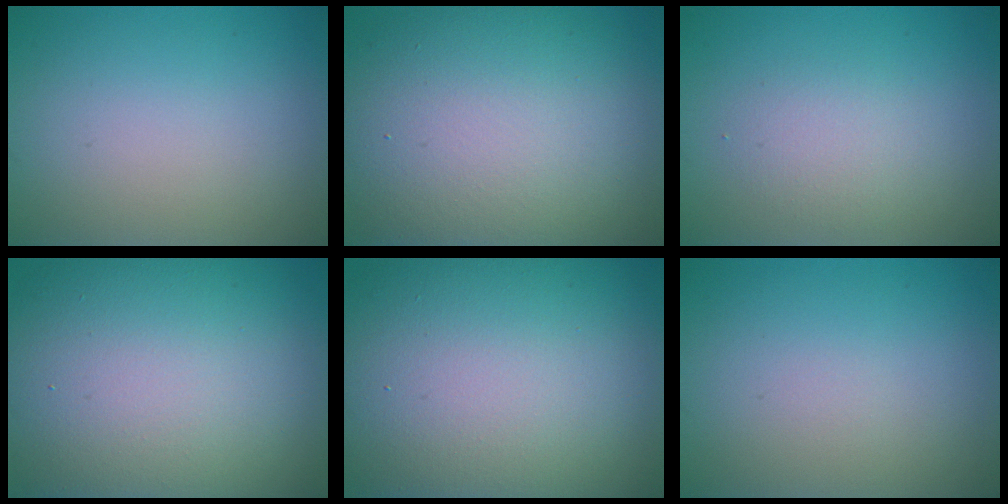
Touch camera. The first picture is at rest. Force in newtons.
{"total": 15.0, "press": 15.0, "slide": 0.4}
{"total": 2.0, "press": 2.0, "slide": 0.1}
{"total": 17.8, "press": 17.7, "slide": 1.1}
{"total": 19.5, "press": 19.5, "slide": 0.9}
{"total": 0.0}